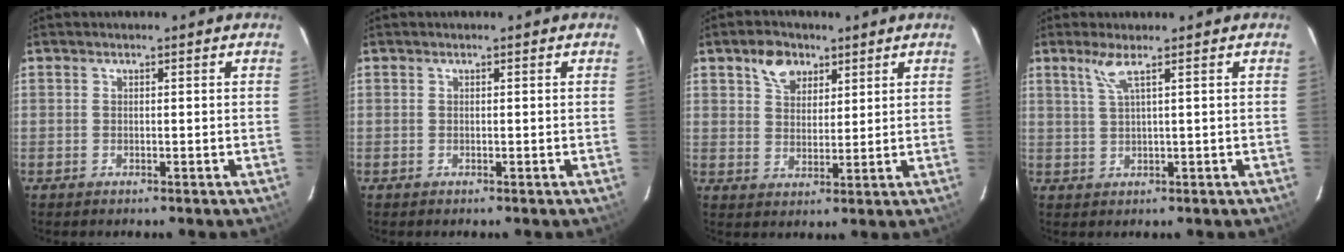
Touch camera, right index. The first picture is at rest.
{"total": 0.0}
{"total": 6.1, "force": [3.6, 4.1, 2.8], "torque": [-0.041, 0.014, 0.066]}
{"total": 2.9, "force": [1.6, -0.6, 2.4], "torque": [-0.048, -0.002, 0.037]}